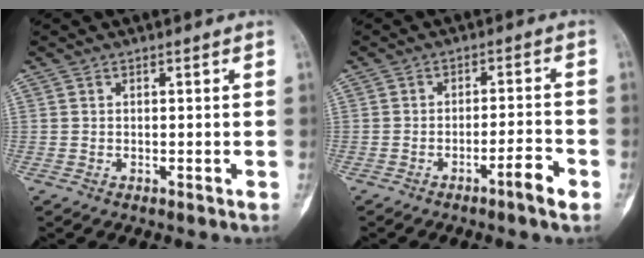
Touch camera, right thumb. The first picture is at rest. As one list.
[{"total": 4.7, "force": [-2.8, 0.3, 3.8], "torque": [-0.066, 0.020, -0.046]}]